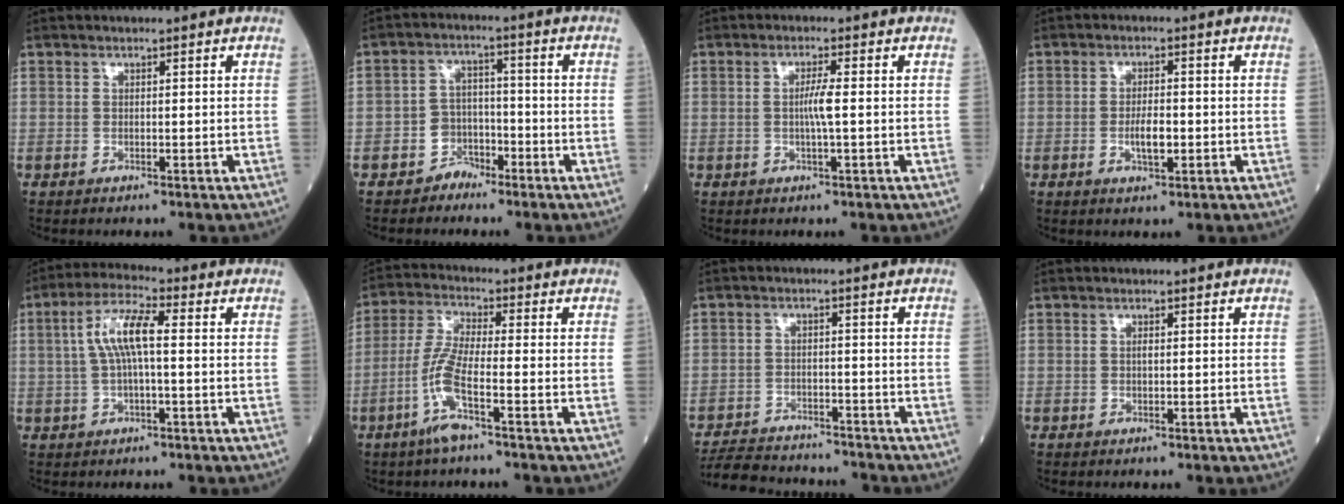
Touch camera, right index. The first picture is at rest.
{"total": 4.1, "force": [-2.7, 3.1, 0.4], "torque": [-0.004, 0.013, -0.049]}
{"total": 2.8, "force": [-0.1, -0.2, 2.8], "torque": [-0.052, -0.002, -0.004]}
{"total": 3.7, "force": [-0.9, 1.1, 3.4], "torque": [-0.065, 0.000, -0.014]}
{"total": 7.2, "force": [0.7, 1.5, 7.0], "torque": [-0.147, 0.022, 0.010]}
{"total": 7.3, "force": [-3.4, 0.2, 6.5], "torque": [-0.143, -0.004, -0.073]}
{"total": 11.6, "force": [-10.9, 3.0, 2.8], "torque": [-0.052, 0.006, -0.161]}
{"total": 0.6, "force": [0.0, 0.1, 0.5], "torque": [-0.014, 0.000, -0.001]}